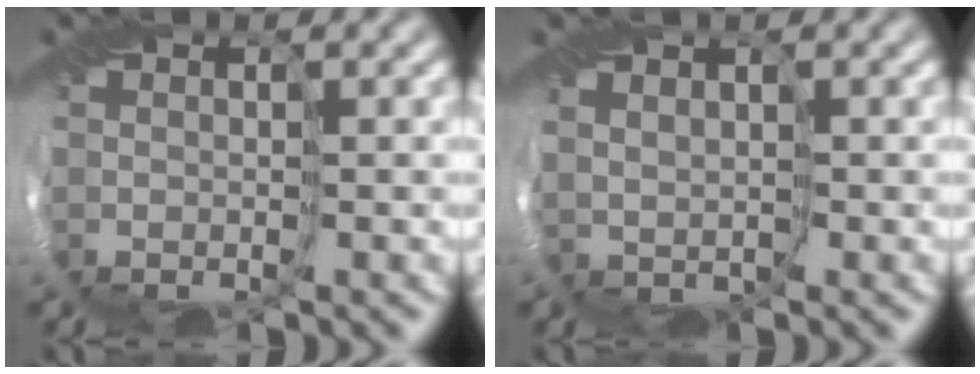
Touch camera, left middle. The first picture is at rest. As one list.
[{"total": 1.5, "force": [0.7, 1.1, 0.8], "torque": [-0.019, 0.000, 0.012]}]